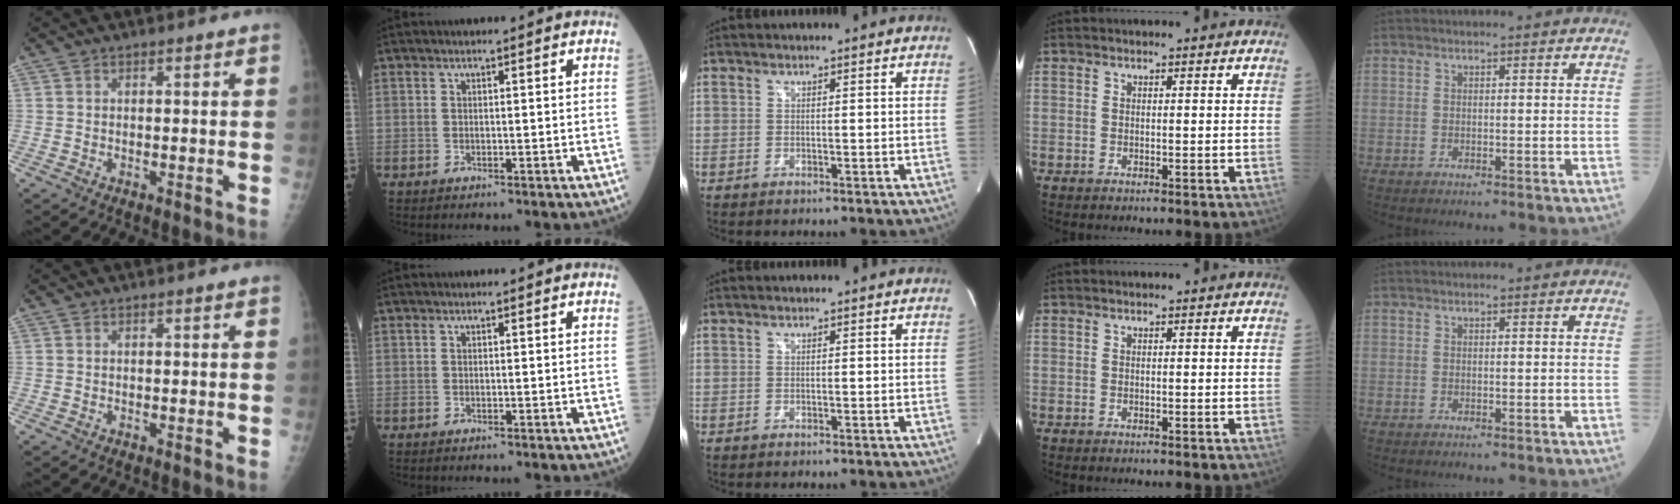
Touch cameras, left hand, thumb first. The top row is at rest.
{}